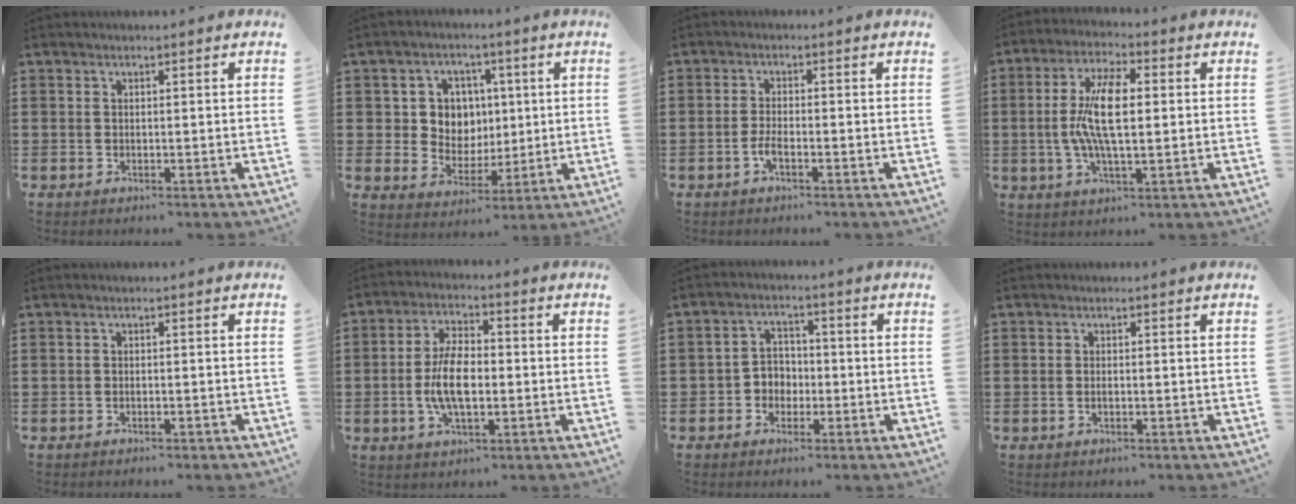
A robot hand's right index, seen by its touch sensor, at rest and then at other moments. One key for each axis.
{"total": 6.7, "fx": 1.4, "fy": 6.1, "fz": 2.3, "tx": -0.067, "ty": 0.017, "tz": 0.024}
{"total": 2.4, "fx": -1.2, "fy": 0.6, "fz": 2.0, "tx": -0.051, "ty": -0.004, "tz": -0.027}
{"total": 9.6, "fx": 0.3, "fy": 3.3, "fz": 9.0, "tx": -0.193, "ty": 0.002, "tz": -0.002}
{"total": 0.8, "fx": -0.8, "fy": -0.1, "fz": 0.2, "tx": -0.009, "ty": -0.006, "tz": -0.015}
{"total": 7.6, "fx": -1.1, "fy": 3.4, "fz": 6.7, "tx": -0.146, "ty": -0.001, "tz": -0.026}
{"total": 3.4, "fx": -1.5, "fy": 2.8, "fz": 1.1, "tx": -0.030, "ty": 0.010, "tz": -0.036}
{"total": 0.6, "fx": -0.2, "fy": 0.2, "fz": 0.6, "tx": -0.013, "ty": -0.003, "tz": -0.003}